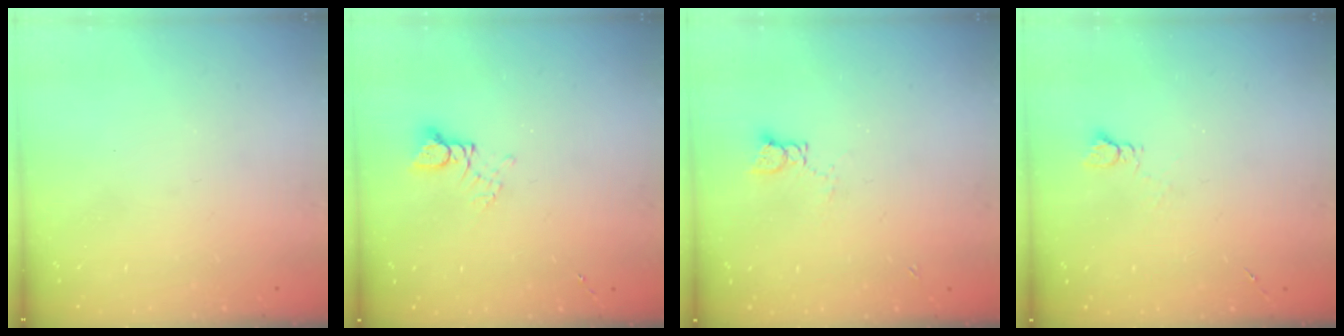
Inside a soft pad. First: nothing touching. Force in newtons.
{"total": 2.7, "press": 2.7, "slide": 0.2}
{"total": 2.8, "press": 2.8, "slide": 0.4}
{"total": 3.2, "press": 3.2, "slide": 0.4}